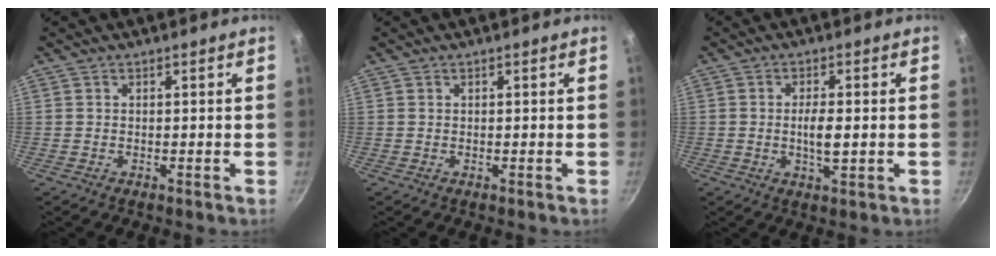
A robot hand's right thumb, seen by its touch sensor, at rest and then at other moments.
{"total": 0.0}
{"total": 4.7, "force": [-0.4, 1.7, 4.4], "torque": [-0.079, 0.002, -0.007]}